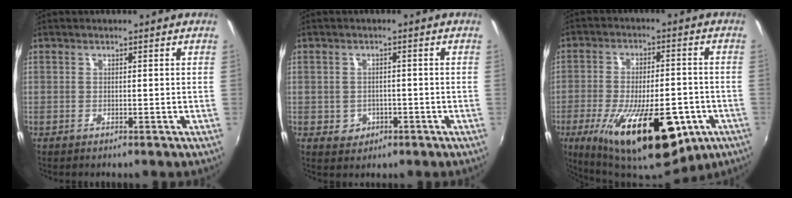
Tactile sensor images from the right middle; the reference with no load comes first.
{"total": 3.5, "force": [-1.0, 3.2, 0.9], "torque": [-0.025, 0.004, -0.005]}
{"total": 24.5, "force": [-10.9, 10.3, 19.4], "torque": [-0.345, -0.046, -0.146]}